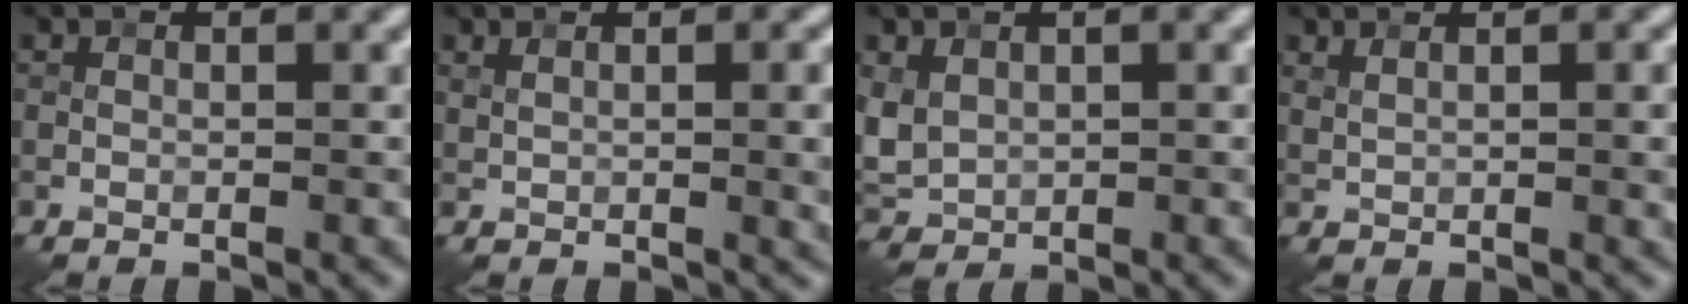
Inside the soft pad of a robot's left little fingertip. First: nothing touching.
{"total": 5.3, "force": [1.4, 2.2, 4.6], "torque": [-0.034, 0.018, 0.018]}
{"total": 3.1, "force": [0.9, 2.4, 1.7], "torque": [-0.047, -0.001, 0.022]}
{"total": 4.4, "force": [1.8, 1.7, 3.6], "torque": [-0.036, 0.013, 0.017]}